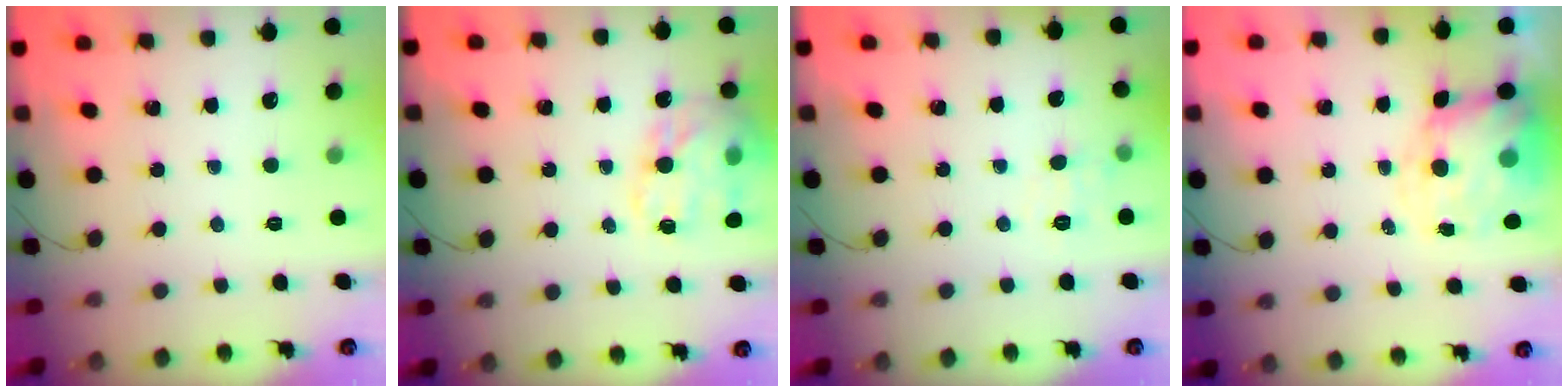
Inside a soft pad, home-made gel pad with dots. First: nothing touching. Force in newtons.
{"total": 19.0, "press": 18.8, "slide": 2.9}
{"total": 5.9, "press": 5.7, "slide": 1.5}
{"total": 8.6, "press": 8.3, "slide": 2.2}